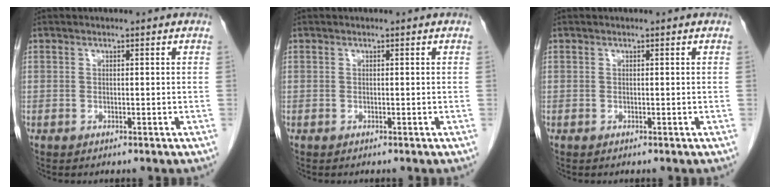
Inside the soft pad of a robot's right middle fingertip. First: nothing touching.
{"total": 0.0}
{"total": 0.0}